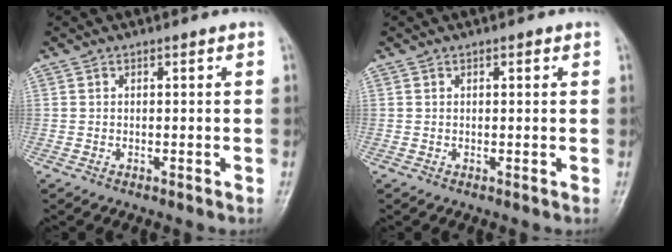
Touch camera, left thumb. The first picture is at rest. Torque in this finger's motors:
{"motor_torque": [-0.19, -0.10, -0.15, -0.10, 0.04]}